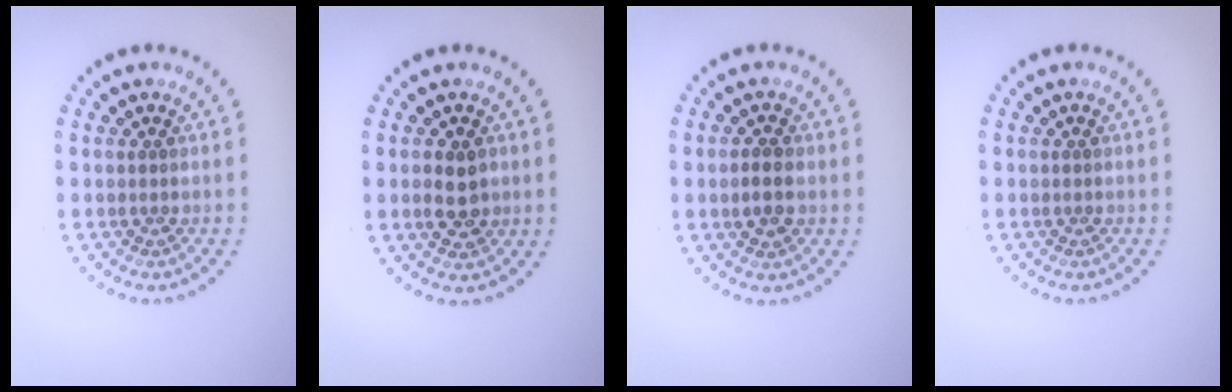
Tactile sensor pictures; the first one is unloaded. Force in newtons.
{"total": 2.6, "press": 2.6, "slide": 0.0}
{"total": 1.8, "press": 1.8, "slide": 0.1}
{"total": 0.0}